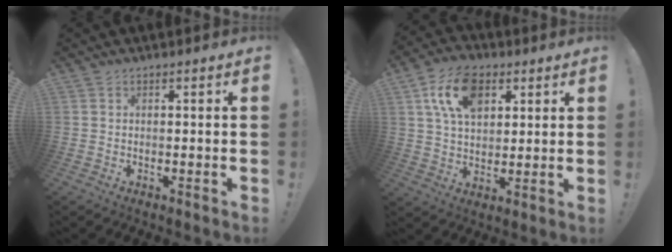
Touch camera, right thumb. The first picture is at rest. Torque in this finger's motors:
{"motor_torque": [1.33, 1.33, 0.21, -0.05, 0.06]}